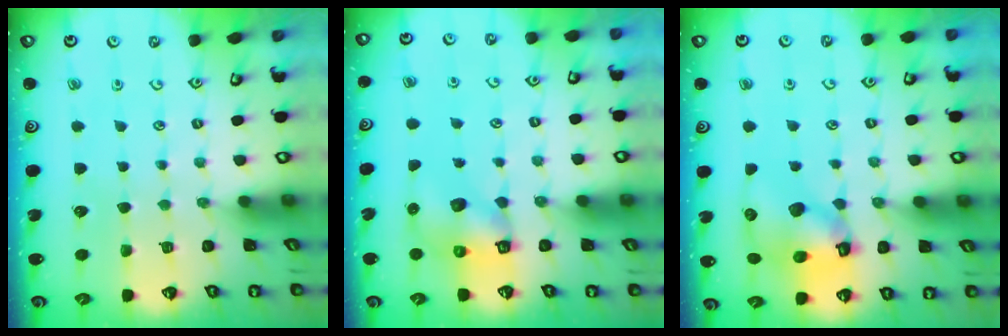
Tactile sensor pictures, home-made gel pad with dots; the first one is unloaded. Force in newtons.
{"total": 7.4, "press": 7.4, "slide": 0.6}
{"total": 11.2, "press": 11.2, "slide": 0.9}